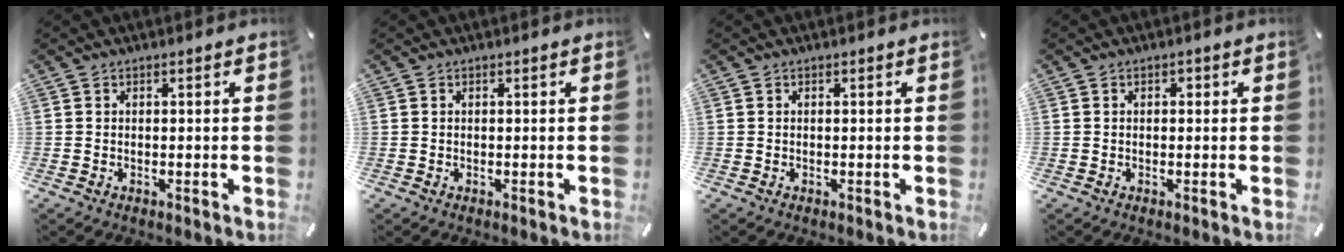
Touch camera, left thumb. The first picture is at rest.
{"total": 0.0}
{"total": 0.0}
{"total": 1.0, "force": [0.1, 0.7, 0.6], "torque": [-0.013, 0.006, 0.000]}